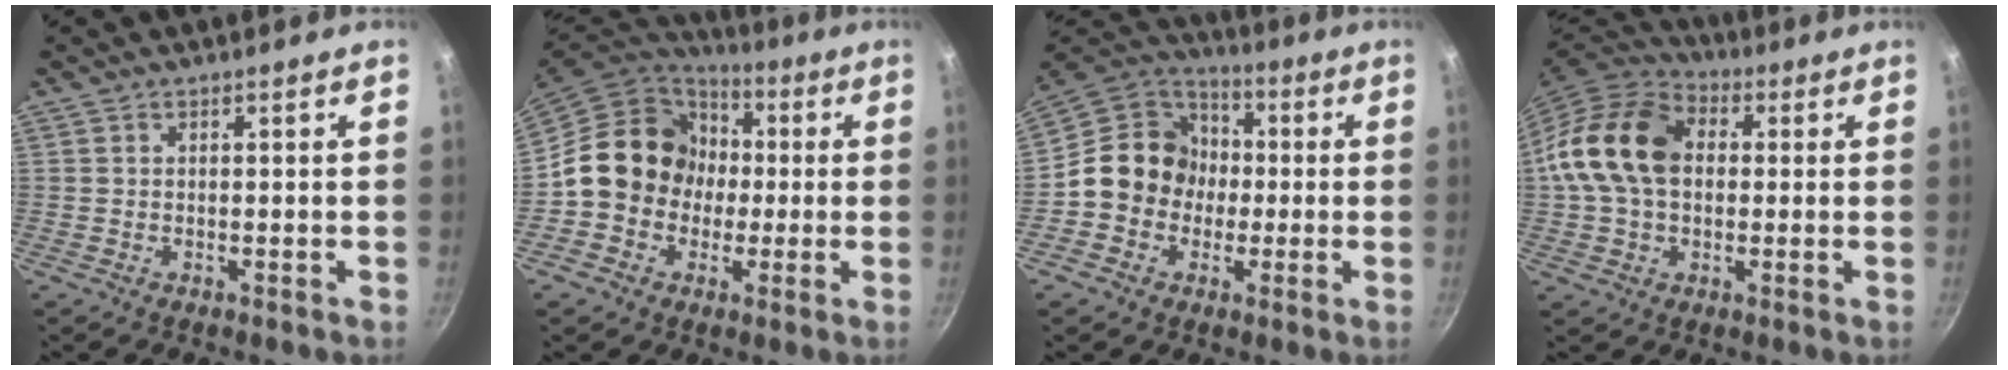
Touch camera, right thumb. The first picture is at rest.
{"total": 15.5, "force": [-0.1, 13.8, 7.0], "torque": [-0.073, 0.035, -0.015]}
{"total": 13.5, "force": [-1.1, 12.3, 5.6], "torque": [-0.048, 0.035, -0.038]}
{"total": 16.7, "force": [1.5, 12.0, 11.5], "torque": [-0.191, 0.028, 0.009]}